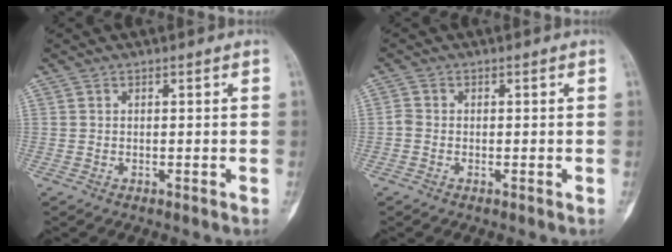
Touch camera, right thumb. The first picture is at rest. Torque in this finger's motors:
{"motor_torque": [1.93, 2.10, 0.56, -0.57, 0.15]}